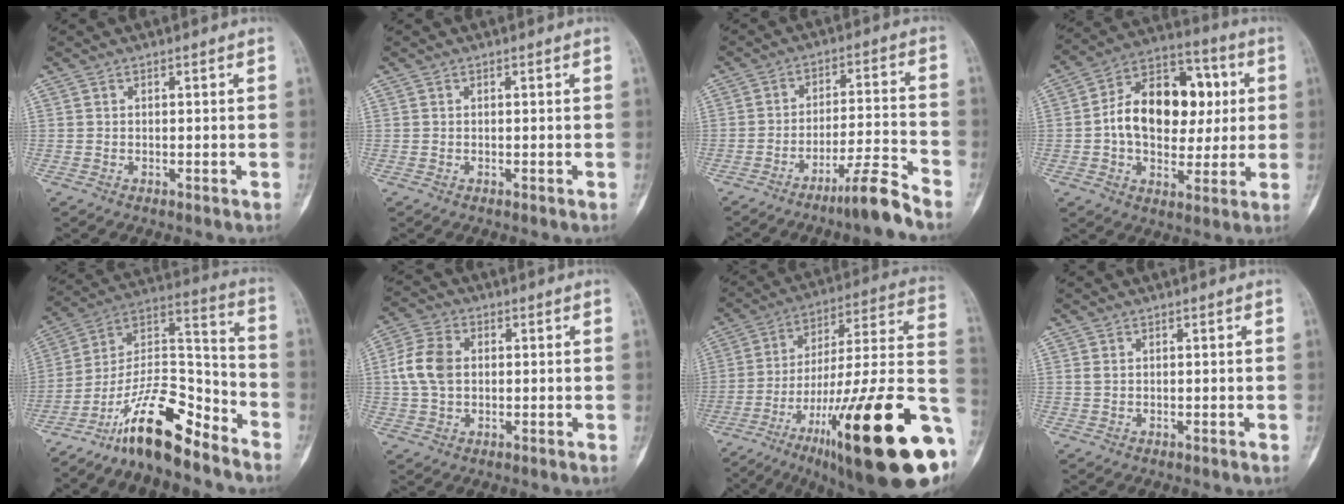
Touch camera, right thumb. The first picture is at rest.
{"total": 0.0}
{"total": 8.7, "force": [-6.9, -0.2, 5.2], "torque": [-0.088, 0.056, -0.121]}
{"total": 19.1, "force": [1.6, 12.8, 14.1], "torque": [-0.181, 0.029, 0.020]}
{"total": 17.2, "force": [-12.8, 5.4, 10.3], "torque": [-0.159, 0.112, -0.226]}
{"total": 7.8, "force": [0.7, 5.5, 5.5], "torque": [-0.113, 0.013, 0.011]}
{"total": 35.5, "force": [-14.3, 8.0, 31.5], "torque": [-0.402, 0.054, -0.217]}
{"total": 0.8, "force": [0.4, 0.5, 0.5], "torque": [-0.011, 0.006, 0.011]}